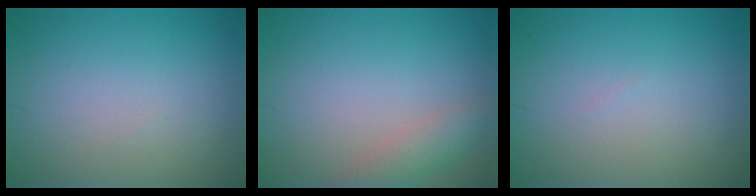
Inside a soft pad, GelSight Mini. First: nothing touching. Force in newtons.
{"total": 2.5, "press": 2.5, "slide": 0.2}
{"total": 0.0}